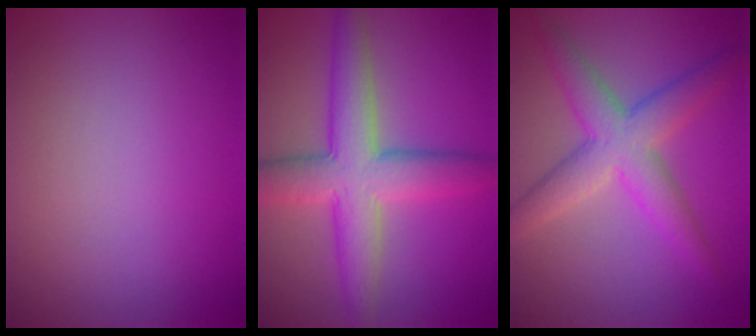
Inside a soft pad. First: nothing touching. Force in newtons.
{"total": 7.3, "press": 7.3, "slide": 0.3}
{"total": 5.4, "press": 5.4, "slide": 0.3}